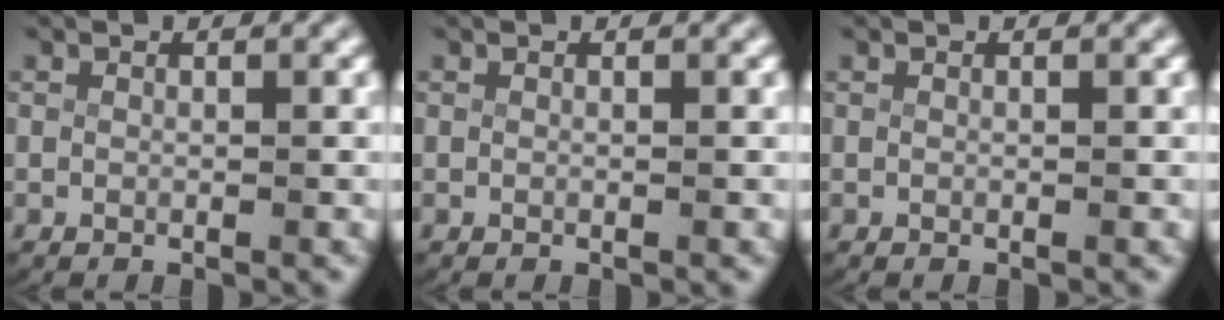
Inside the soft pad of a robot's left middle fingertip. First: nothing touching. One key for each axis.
{"total": 0.0}
{"total": 0.0}